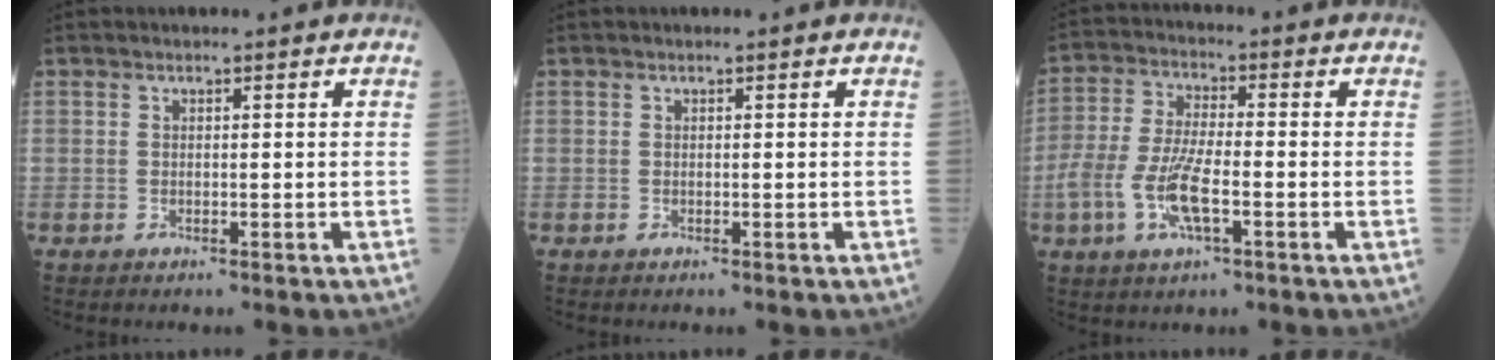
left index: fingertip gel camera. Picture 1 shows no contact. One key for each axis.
{"total": 0.0}
{"total": 8.9, "fx": -3.1, "fy": 2.7, "fz": 7.9, "tx": -0.176, "ty": -0.006, "tz": -0.060}